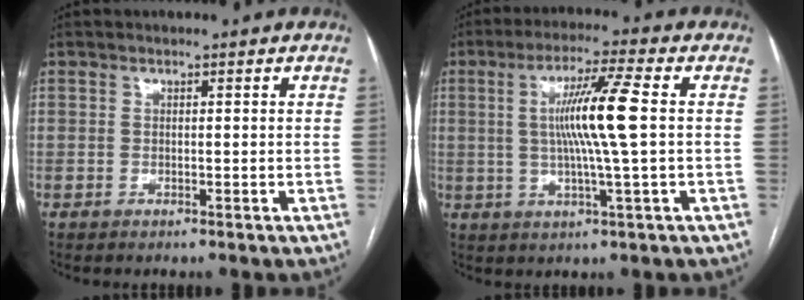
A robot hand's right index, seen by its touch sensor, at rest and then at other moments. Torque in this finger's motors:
{"motor_torque": [0.95, -0.08, 0.47, 0.12]}